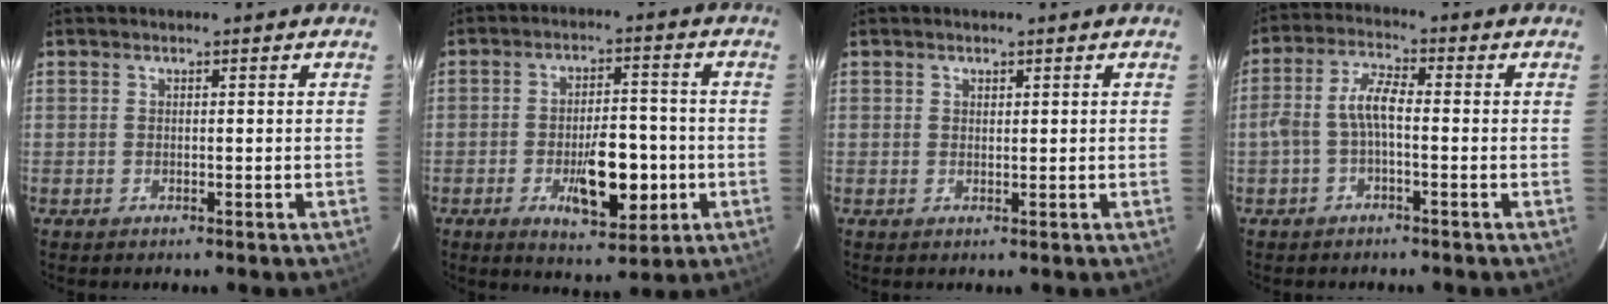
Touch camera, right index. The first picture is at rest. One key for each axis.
{"total": 11.2, "fx": -3.3, "fy": 4.7, "fz": 9.6, "tx": -0.163, "ty": 0.001, "tz": -0.038}
{"total": 0.7, "fx": 0.5, "fy": 0.5, "fz": 0.2, "tx": -0.003, "ty": 0.003, "tz": 0.008}
{"total": 5.2, "fx": -1.3, "fy": 1.7, "fz": 4.7, "tx": -0.106, "ty": 0.017, "tz": -0.025}